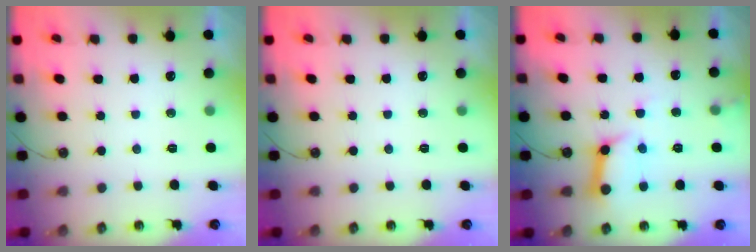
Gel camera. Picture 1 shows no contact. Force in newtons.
{"total": 0.0}
{"total": 11.5, "press": 11.4, "slide": 1.3}